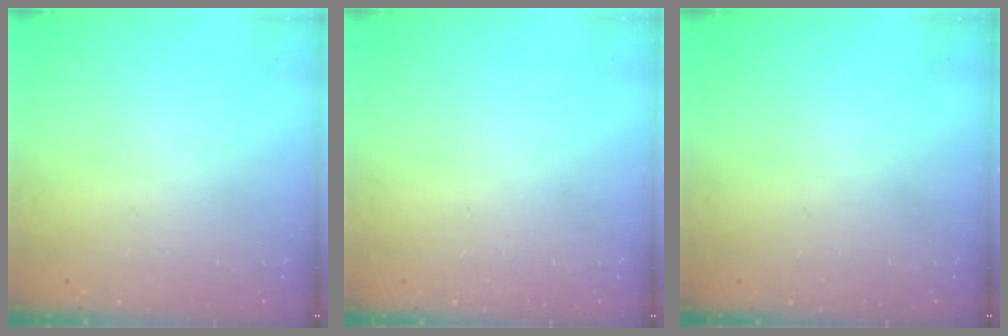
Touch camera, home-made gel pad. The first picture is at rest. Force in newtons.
{"total": 0.0}
{"total": 0.0}